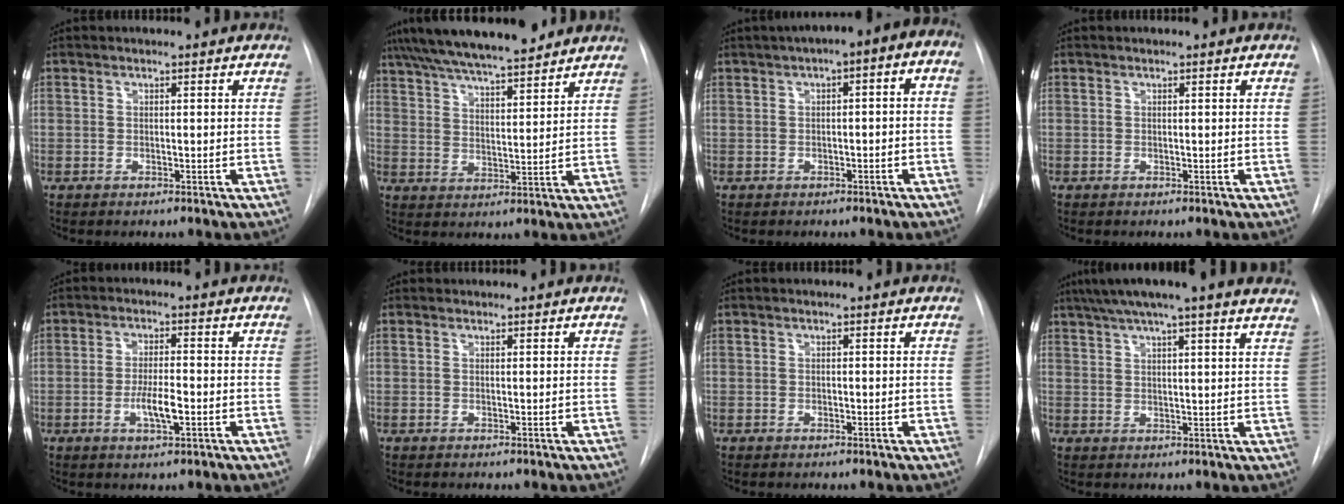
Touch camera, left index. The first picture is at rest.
{"total": 16.4, "force": [14.1, 2.4, 8.0], "torque": [-0.140, 0.031, 0.223]}
{"total": 7.8, "force": [1.6, 2.8, 7.1], "torque": [-0.102, 0.041, 0.017]}
{"total": 0.0}
{"total": 4.8, "force": [-1.6, 1.0, 4.4], "torque": [-0.082, -0.001, -0.028]}
{"total": 0.0}
{"total": 0.0}
{"total": 18.8, "force": [15.6, 0.9, 10.5], "torque": [-0.171, 0.040, 0.198]}